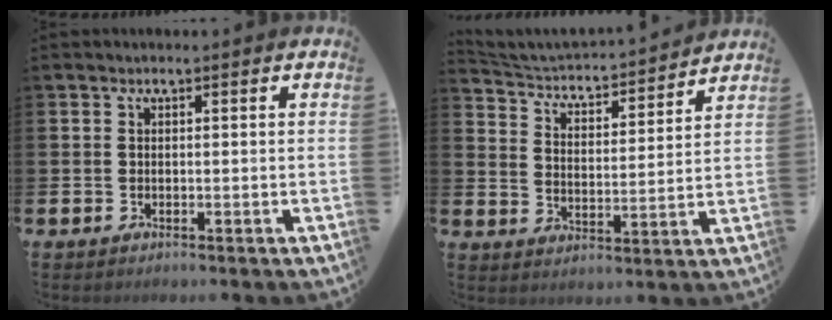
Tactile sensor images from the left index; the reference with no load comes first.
{"total": 3.8, "force": [3.7, 1.0, 0.5], "torque": [-0.039, -0.040, 0.054]}